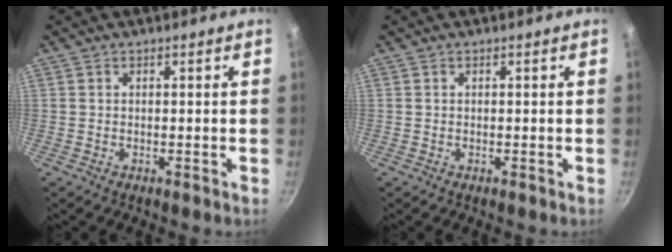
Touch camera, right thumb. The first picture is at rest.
{"total": 0.0}